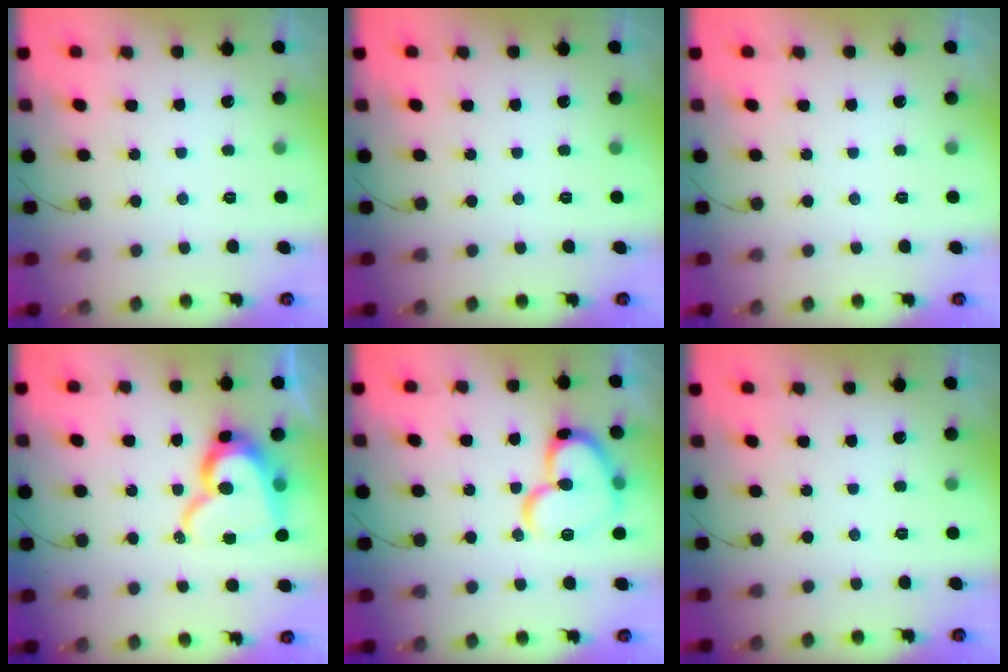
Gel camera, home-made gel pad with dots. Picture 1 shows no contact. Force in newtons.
{"total": 0.0}
{"total": 0.0}
{"total": 16.5, "press": 16.5, "slide": 1.3}
{"total": 16.5, "press": 16.4, "slide": 2.0}
{"total": 0.0}